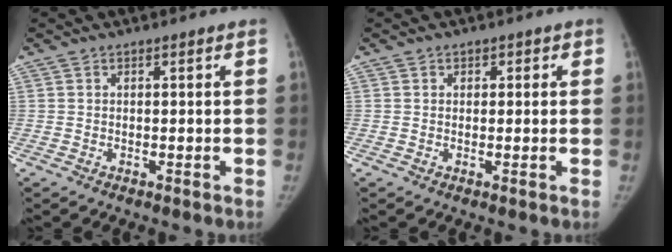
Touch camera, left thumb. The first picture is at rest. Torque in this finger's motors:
{"motor_torque": [-0.12, -0.10, -0.34, -0.07, 0.00]}